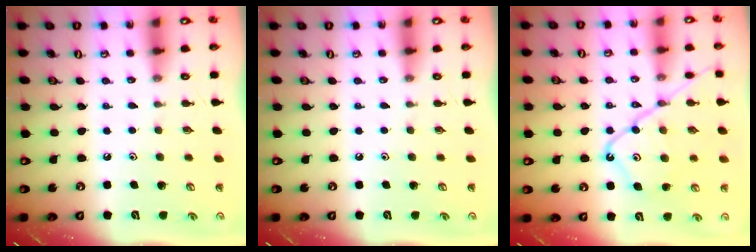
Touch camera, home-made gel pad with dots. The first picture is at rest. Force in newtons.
{"total": 0.0}
{"total": 15.5, "press": 15.4, "slide": 1.6}